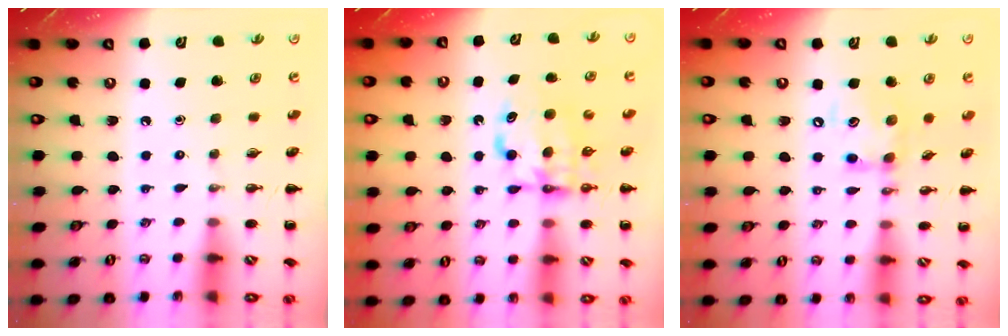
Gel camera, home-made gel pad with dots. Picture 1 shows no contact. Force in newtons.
{"total": 6.4, "press": 6.4, "slide": 0.3}
{"total": 11.9, "press": 11.8, "slide": 1.6}